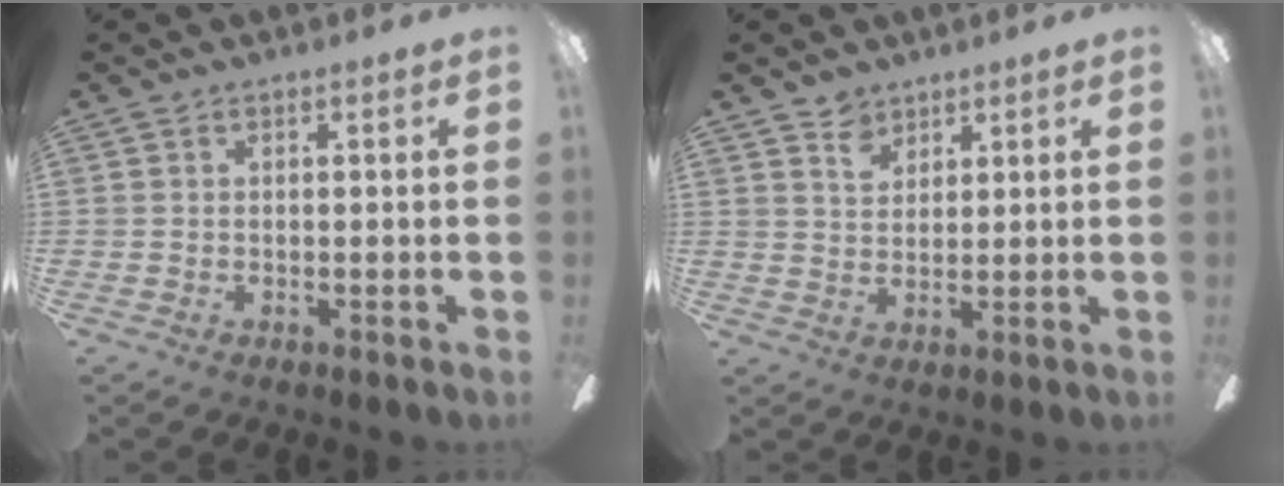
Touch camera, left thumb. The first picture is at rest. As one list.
[{"total": 4.5, "force": [3.6, 2.6, 0.8], "torque": [-0.011, -0.012, 0.065]}]